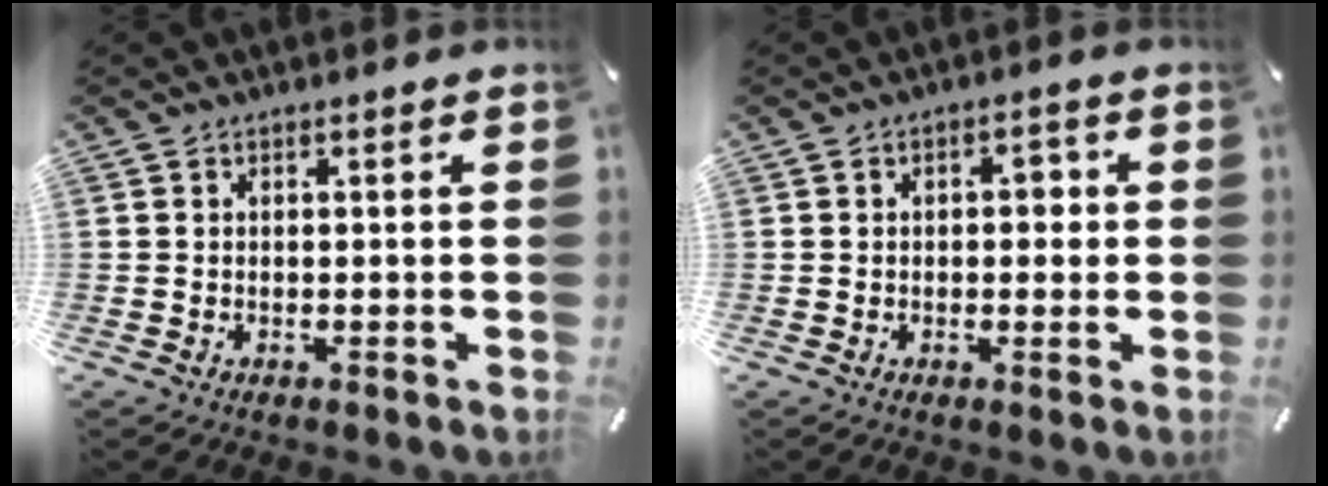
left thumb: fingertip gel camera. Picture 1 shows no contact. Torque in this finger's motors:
{"motor_torque": [-0.06, -0.43, -0.13, -0.02, -0.04]}